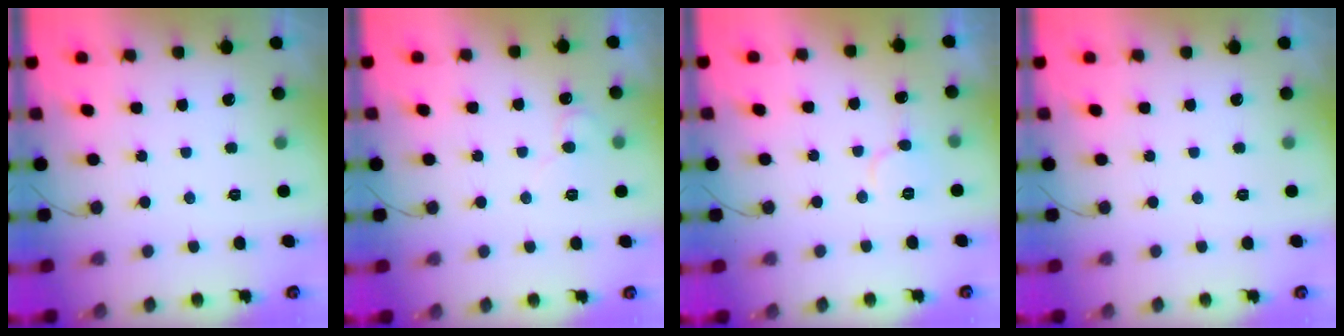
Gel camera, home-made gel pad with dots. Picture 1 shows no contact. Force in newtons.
{"total": 5.9, "press": 5.8, "slide": 0.5}
{"total": 7.0, "press": 7.0, "slide": 0.6}
{"total": 0.0}